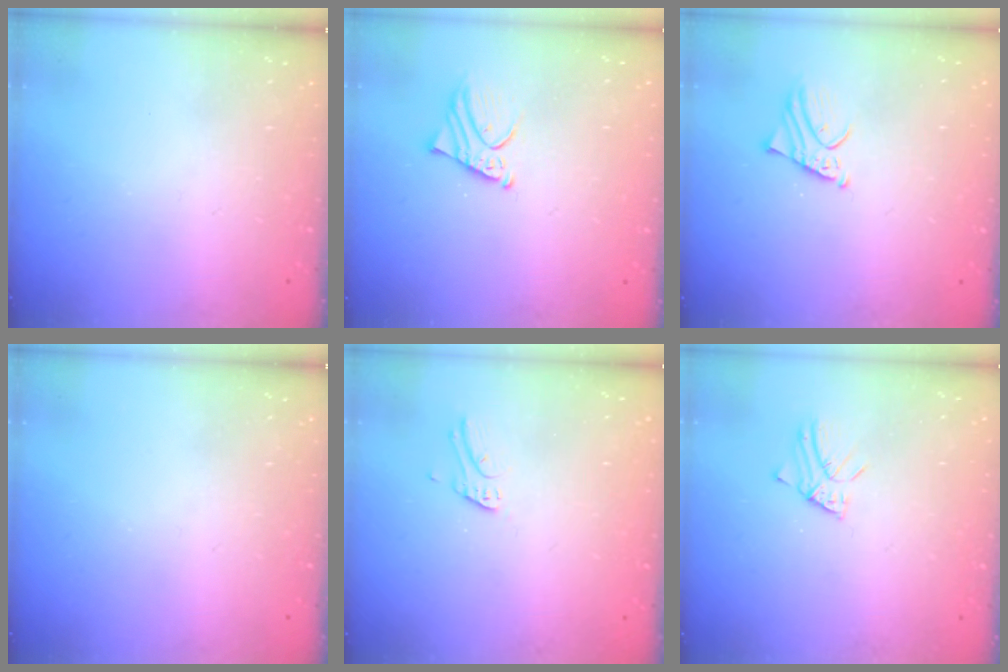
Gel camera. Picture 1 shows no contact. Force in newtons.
{"total": 3.5, "press": 3.5, "slide": 0.4}
{"total": 2.4, "press": 2.4, "slide": 0.2}
{"total": 0.0}
{"total": 4.7, "press": 4.6, "slide": 0.6}
{"total": 3.0, "press": 3.0, "slide": 0.2}